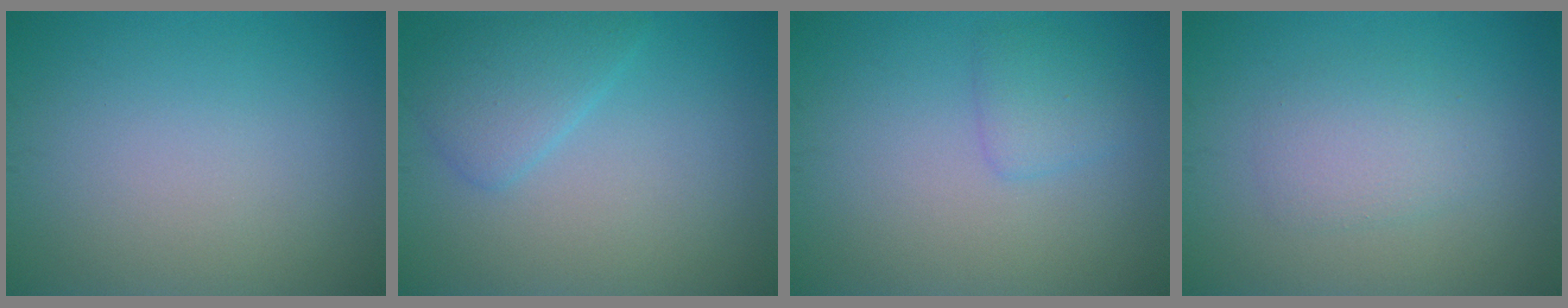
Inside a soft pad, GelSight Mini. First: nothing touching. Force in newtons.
{"total": 2.9, "press": 2.9, "slide": 0.1}
{"total": 1.8, "press": 1.8, "slide": 0.1}
{"total": 2.4, "press": 2.4, "slide": 0.2}